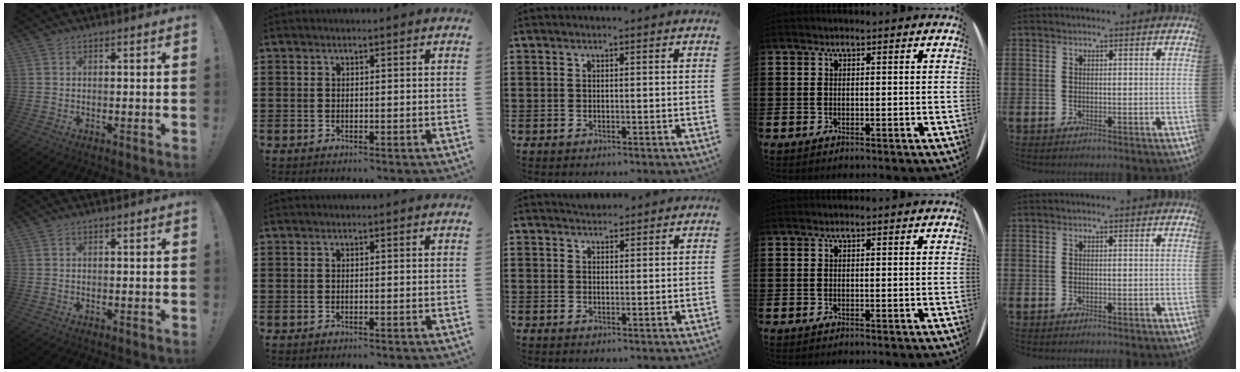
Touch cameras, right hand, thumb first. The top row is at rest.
{"middle": {"total": 1.6, "force": [1.5, 0.4, -0.2], "torque": [-0.002, 0.003, 0.031]}}